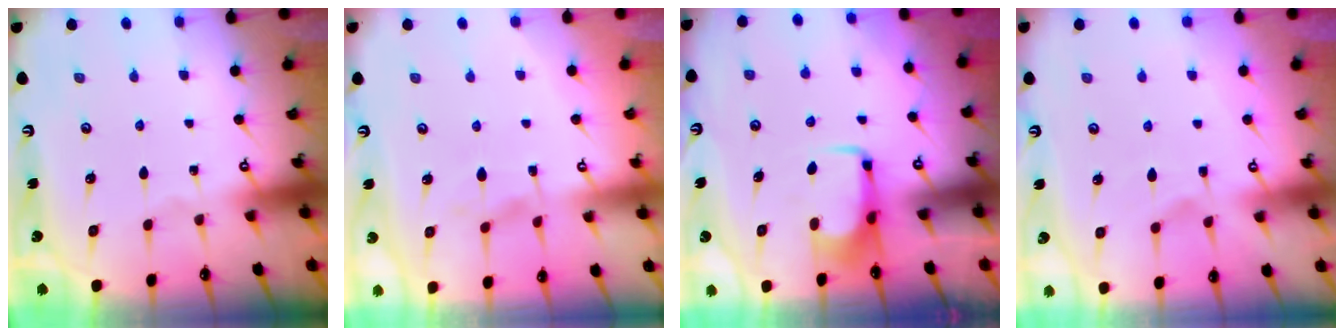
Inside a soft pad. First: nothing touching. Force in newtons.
{"total": 2.4, "press": 2.3, "slide": 0.7}
{"total": 4.4, "press": 4.4, "slide": 0.4}
{"total": 2.4, "press": 2.1, "slide": 1.2}